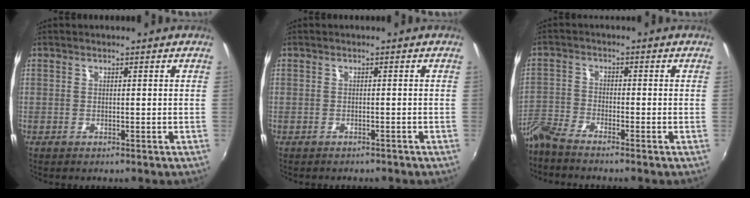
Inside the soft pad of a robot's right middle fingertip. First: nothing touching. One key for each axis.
{"total": 1.6, "fx": -1.5, "fy": 0.5, "fz": 0.4, "tx": -0.012, "ty": -0.004, "tz": -0.019}
{"total": 5.0, "fx": -4.8, "fy": 0.2, "fz": 1.6, "tx": -0.047, "ty": -0.008, "tz": -0.105}